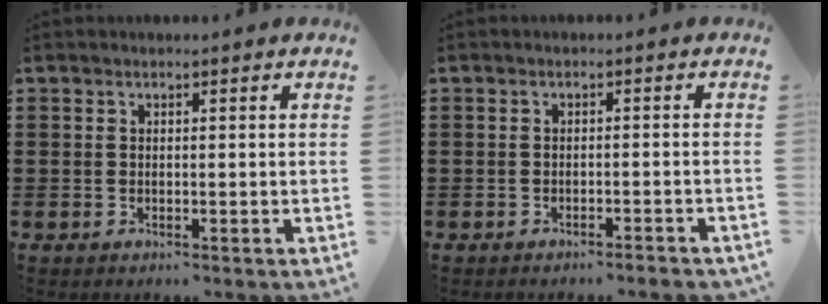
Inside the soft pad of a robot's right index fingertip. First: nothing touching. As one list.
[{"total": 1.4, "force": [-1.3, -0.1, 0.4], "torque": [-0.009, 0.001, -0.027]}]